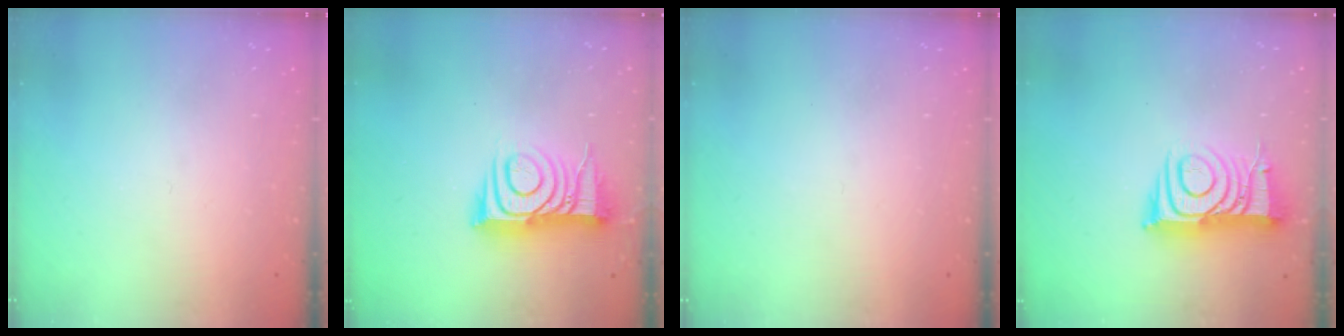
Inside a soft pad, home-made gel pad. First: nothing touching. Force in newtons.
{"total": 11.2, "press": 11.2, "slide": 0.1}
{"total": 0.0}
{"total": 10.3, "press": 10.3, "slide": 1.1}